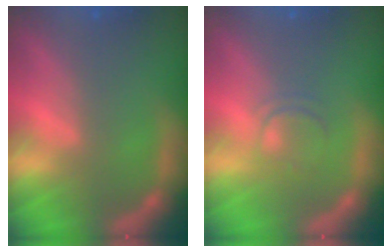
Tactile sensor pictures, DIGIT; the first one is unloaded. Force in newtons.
{"total": 2.0}